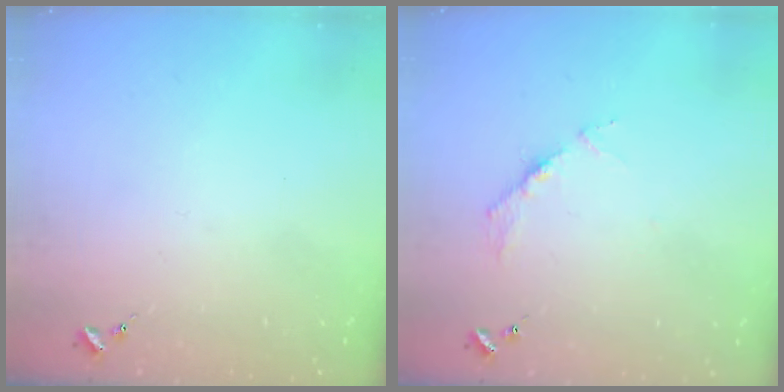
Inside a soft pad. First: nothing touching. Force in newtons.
{"total": 3.8, "press": 3.8, "slide": 0.4}